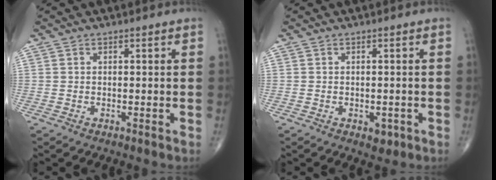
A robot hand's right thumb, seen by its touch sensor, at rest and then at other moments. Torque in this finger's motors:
{"motor_torque": [2.70, 2.30, 0.25, -0.40, -0.05]}